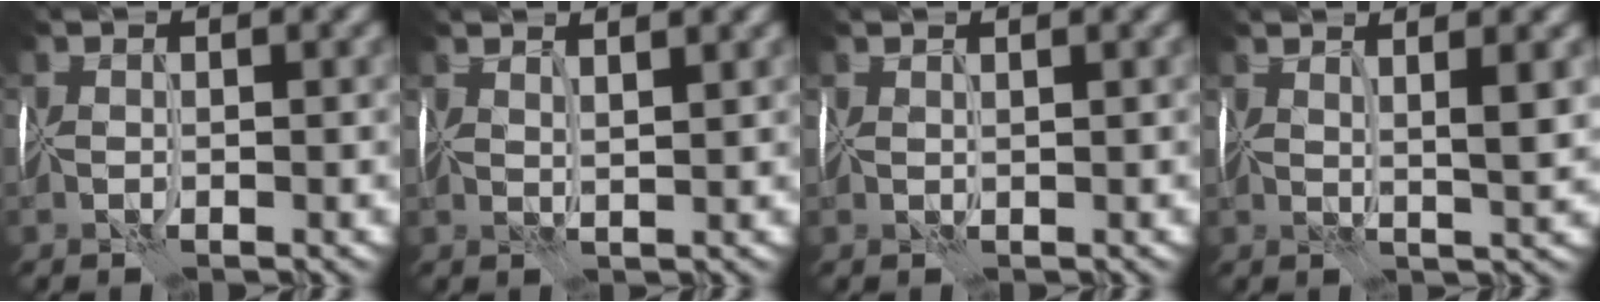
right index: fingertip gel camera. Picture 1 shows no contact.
{"total": 2.6, "force": [2.4, 0.0, 1.0], "torque": [-0.001, 0.014, 0.041]}
{"total": 1.2, "force": [1.1, -0.1, 0.0], "torque": [0.002, 0.007, 0.022]}
{"total": 3.6, "force": [2.2, 0.1, 2.8], "torque": [-0.029, 0.004, 0.038]}